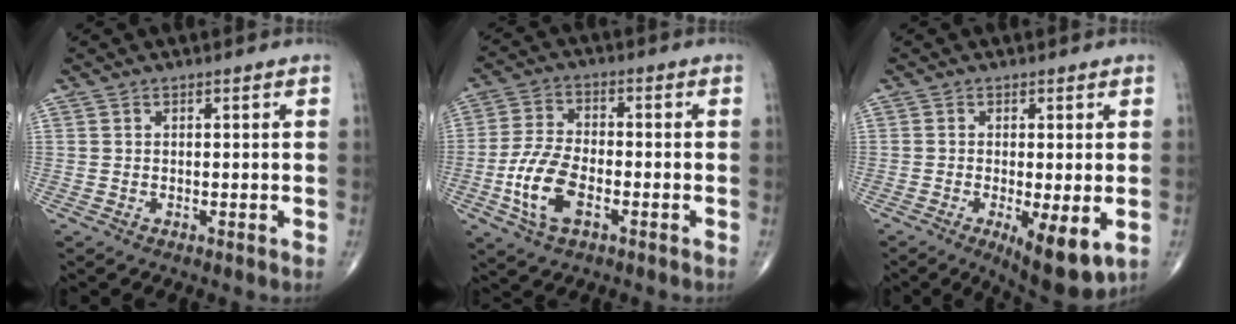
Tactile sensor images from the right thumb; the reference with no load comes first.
{"total": 10.2, "force": [-3.4, 5.1, 8.1], "torque": [-0.173, 0.013, -0.066]}
{"total": 9.3, "force": [-2.6, 2.9, 8.4], "torque": [-0.123, -0.022, -0.035]}